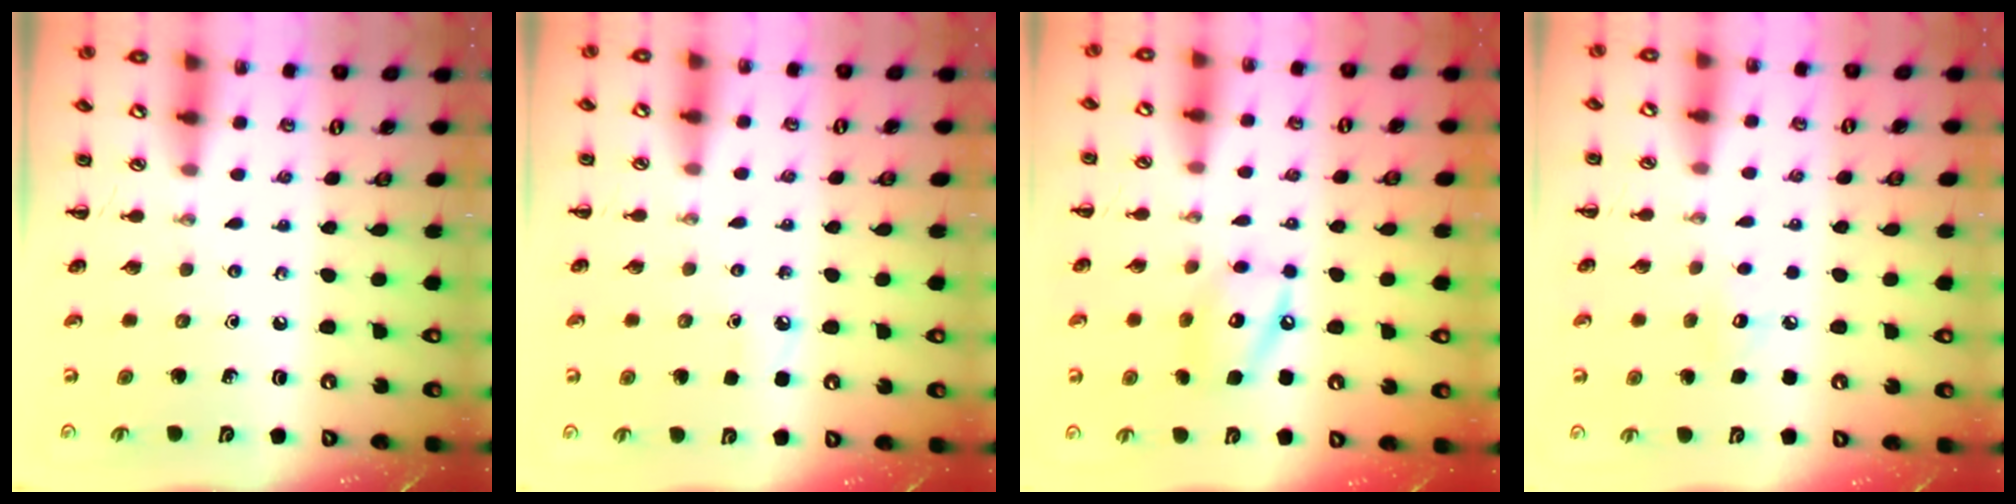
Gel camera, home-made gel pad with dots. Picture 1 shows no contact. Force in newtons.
{"total": 2.8, "press": 2.6, "slide": 1.0}
{"total": 11.1, "press": 10.9, "slide": 1.8}
{"total": 3.6, "press": 3.5, "slide": 0.9}